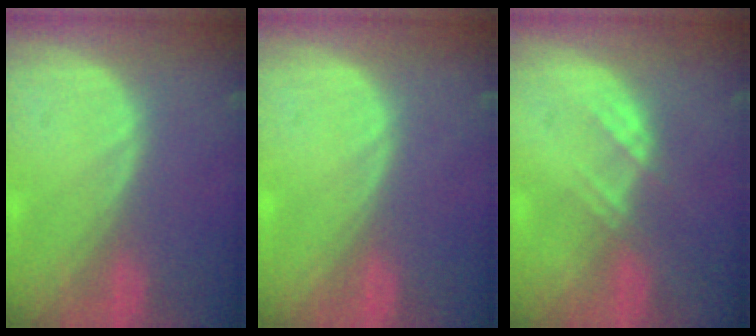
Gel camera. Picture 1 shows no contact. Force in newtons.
{"total": 0.0}
{"total": 2.3, "press": 2.1, "slide": 0.7}